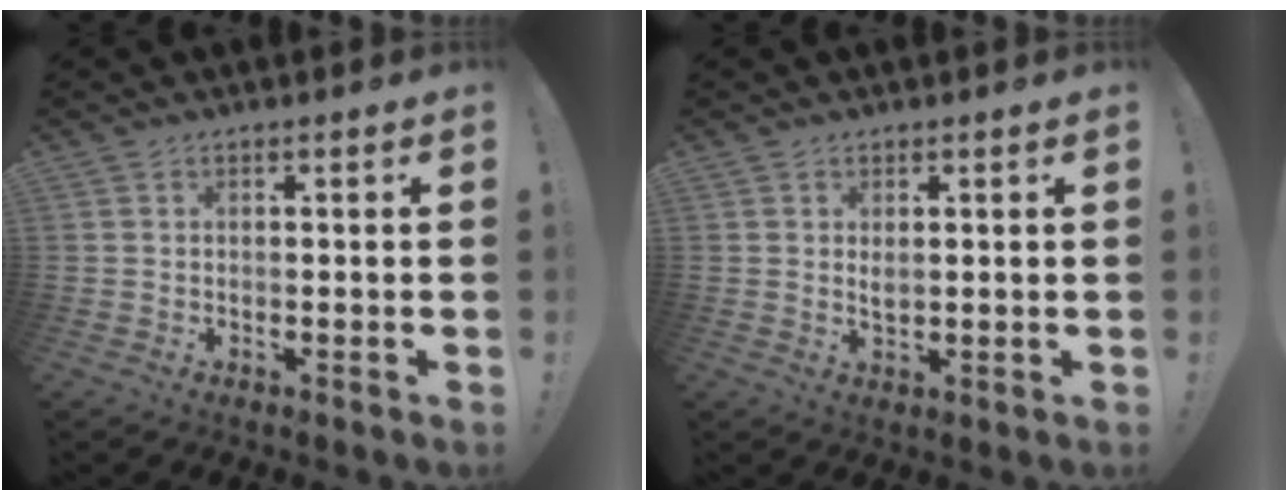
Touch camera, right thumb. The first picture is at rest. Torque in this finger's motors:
{"motor_torque": [-0.18, 0.18, 0.07, 0.25, 0.07]}